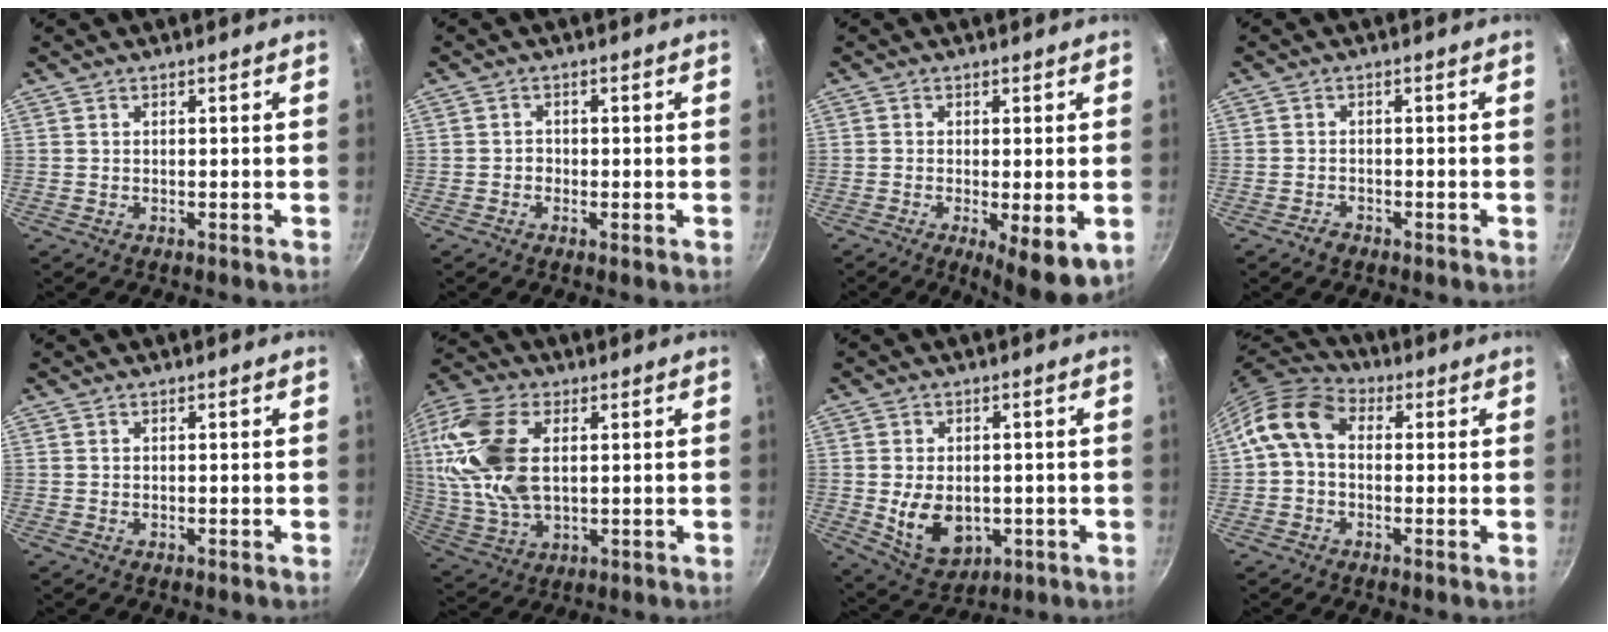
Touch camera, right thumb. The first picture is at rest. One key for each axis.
{"total": 1.4, "fx": -0.5, "fy": 1.1, "fz": 0.8, "tx": -0.003, "ty": 0.003, "tz": -0.015}
{"total": 9.2, "fx": -2.9, "fy": 2.8, "fz": 8.3, "tx": -0.122, "ty": -0.022, "tz": -0.041}
{"total": 1.6, "fx": -1.2, "fy": 0.9, "fz": 0.4, "tx": -0.009, "ty": 0.005, "tz": -0.023}
{"total": 0.0}
{"total": 18.3, "fx": 3.3, "fy": 10.2, "fz": 14.8, "tx": -0.334, "ty": 0.000, "tz": 0.061}
{"total": 9.6, "fx": -1.4, "fy": 6.8, "fz": 6.7, "tx": -0.093, "ty": -0.003, "tz": -0.003}
{"total": 10.5, "fx": 0.9, "fy": 7.3, "fz": 7.5, "tx": -0.135, "ty": 0.029, "tz": 0.000}